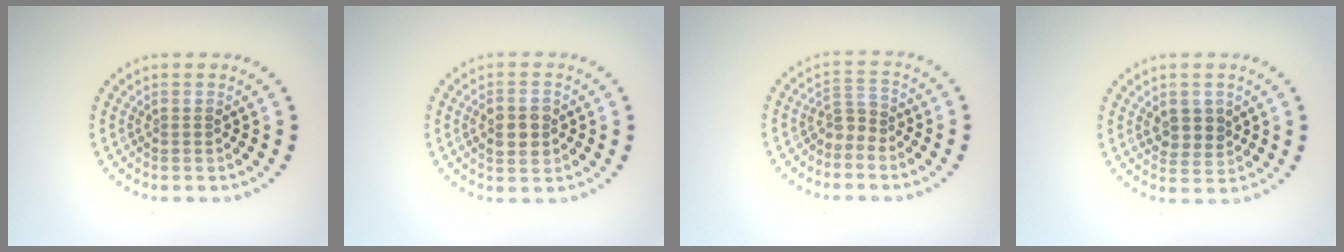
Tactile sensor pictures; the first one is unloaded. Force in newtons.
{"total": 2.8, "press": 2.8, "slide": 0.2}
{"total": 1.9, "press": 1.3, "slide": 1.4}
{"total": 2.7, "press": 2.5, "slide": 0.9}